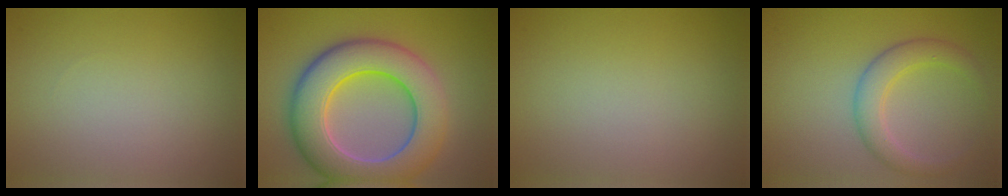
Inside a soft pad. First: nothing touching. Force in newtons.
{"total": 10.1, "press": 10.1, "slide": 0.6}
{"total": 0.0}
{"total": 3.3, "press": 3.3, "slide": 0.2}